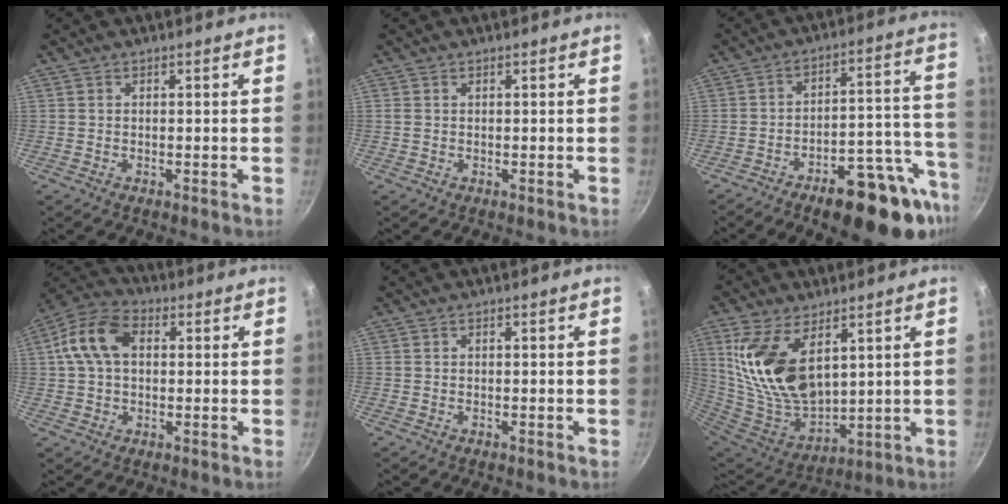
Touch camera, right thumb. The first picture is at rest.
{"total": 1.0, "force": [0.2, 0.8, 0.6], "torque": [-0.012, 0.002, 0.003]}
{"total": 19.5, "force": [-11.1, 7.1, 14.4], "torque": [-0.146, 0.073, -0.153]}
{"total": 11.0, "force": [2.0, 7.4, 7.9], "torque": [-0.133, 0.024, 0.020]}
{"total": 0.0}
{"total": 19.0, "force": [7.2, 10.7, 13.9], "torque": [-0.264, -0.059, 0.156]}